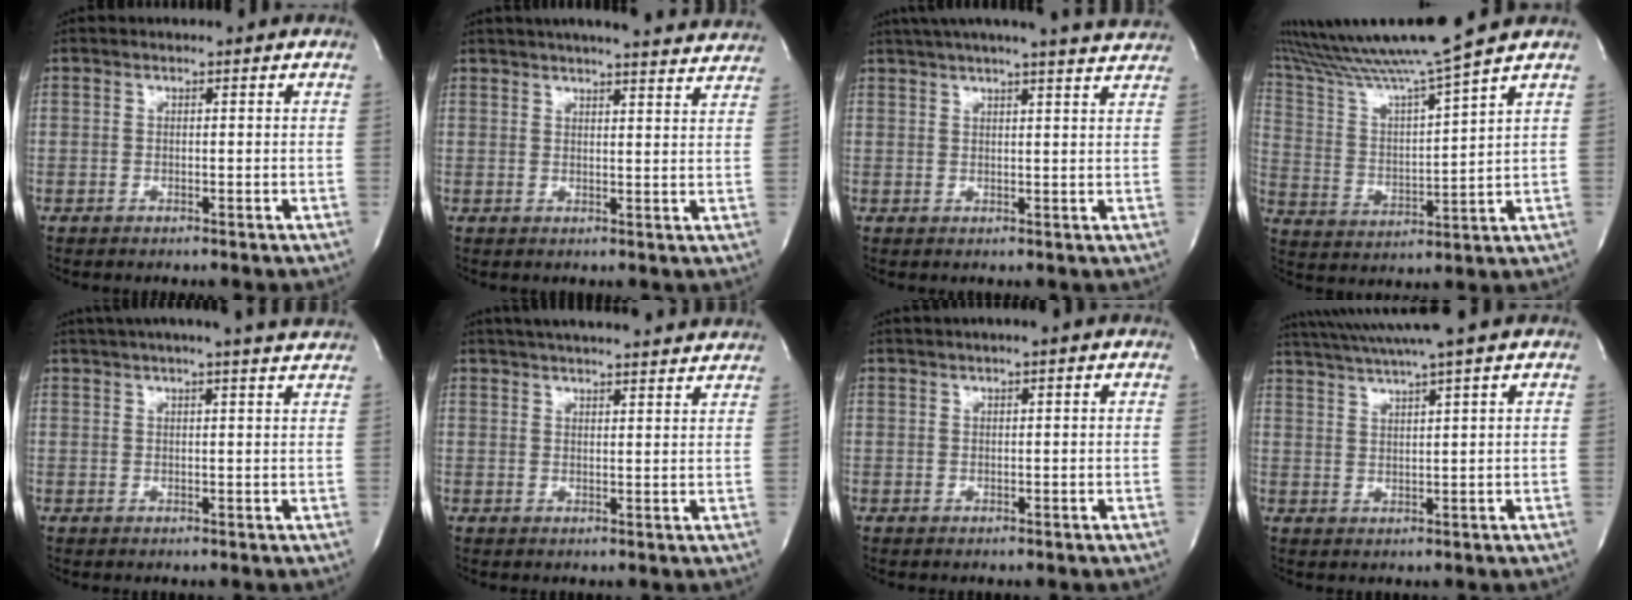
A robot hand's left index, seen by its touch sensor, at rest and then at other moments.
{"total": 17.7, "force": [16.3, 1.7, 6.7], "torque": [-0.101, 0.003, 0.196]}
{"total": 14.8, "force": [13.4, -0.4, 6.3], "torque": [-0.107, -0.007, 0.165]}
{"total": 15.0, "force": [13.0, -2.8, 6.8], "torque": [-0.130, -0.019, 0.232]}
{"total": 11.1, "force": [9.8, -0.7, 5.2], "torque": [-0.089, 0.004, 0.113]}
{"total": 18.0, "force": [16.5, 1.7, 7.2], "torque": [-0.116, 0.028, 0.215]}
{"total": 2.1, "force": [1.5, -0.4, 1.4], "torque": [-0.026, 0.015, 0.030]}
{"total": 9.3, "force": [7.8, -2.0, 4.6], "torque": [-0.087, 0.017, 0.125]}